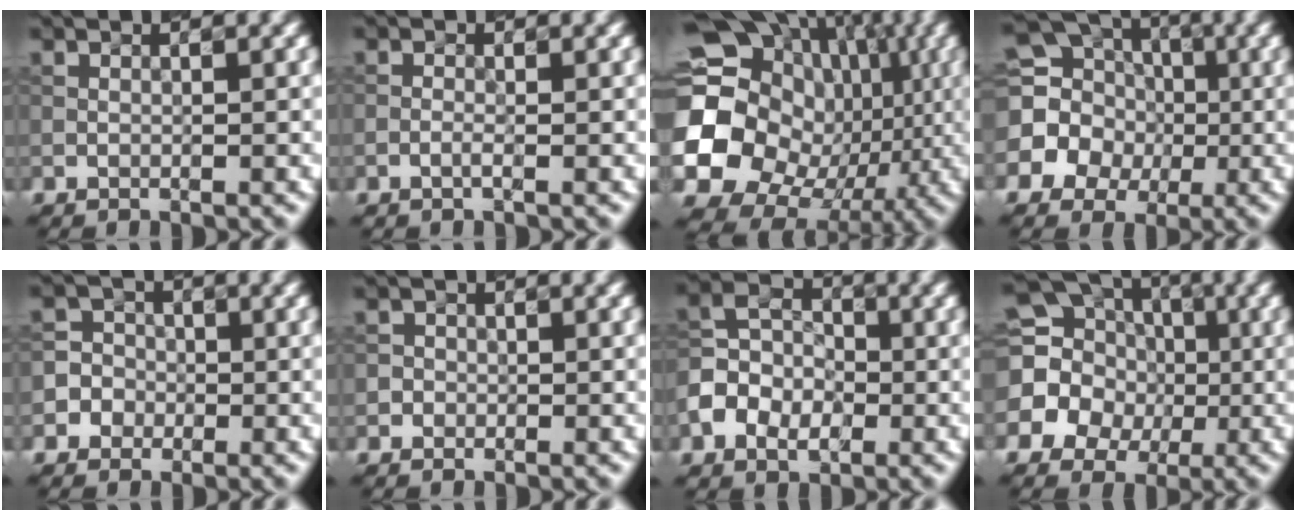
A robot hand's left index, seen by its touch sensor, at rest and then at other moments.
{"total": 0.7, "force": [-0.4, 0.1, 0.5], "torque": [-0.018, 0.001, -0.010]}
{"total": 18.7, "force": [-0.9, 16.2, 9.2], "torque": [-0.192, -0.017, -0.024]}
{"total": 12.8, "force": [0.6, 11.6, 5.2], "torque": [-0.139, 0.023, -0.033]}
{"total": 4.0, "force": [-1.7, 3.6, 0.5], "torque": [0.019, 0.010, -0.044]}
{"total": 1.2, "force": [-0.3, 1.1, 0.2], "torque": [0.004, 0.006, -0.015]}
{"total": 5.2, "force": [-1.8, 4.0, 2.8], "torque": [-0.063, 0.005, -0.039]}
{"total": 14.1, "force": [0.8, 12.8, 5.9], "torque": [-0.155, 0.020, -0.021]}